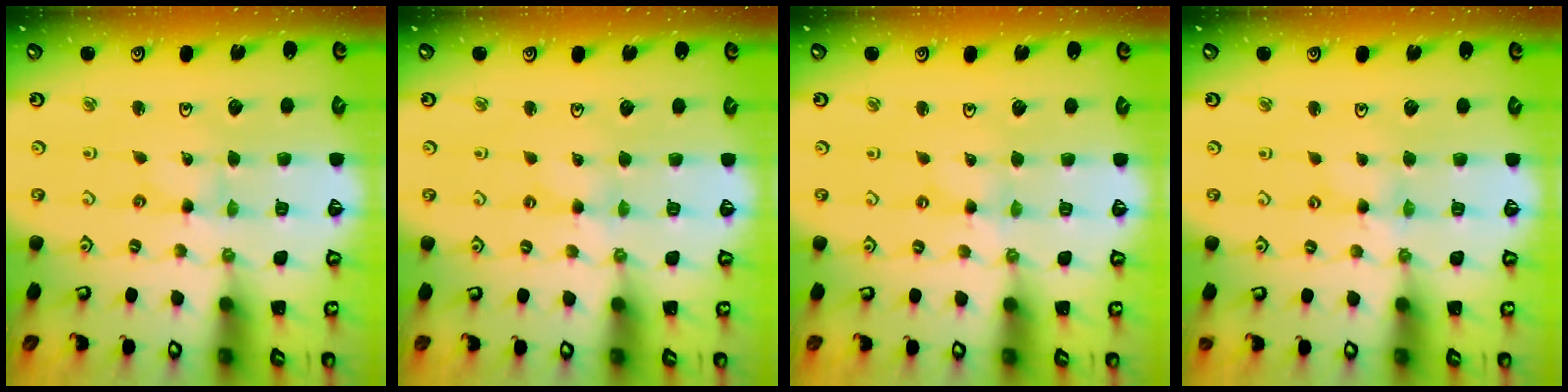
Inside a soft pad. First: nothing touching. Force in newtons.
{"total": 2.0, "press": 1.9, "slide": 0.3}
{"total": 0.0}
{"total": 1.4, "press": 1.4, "slide": 0.2}